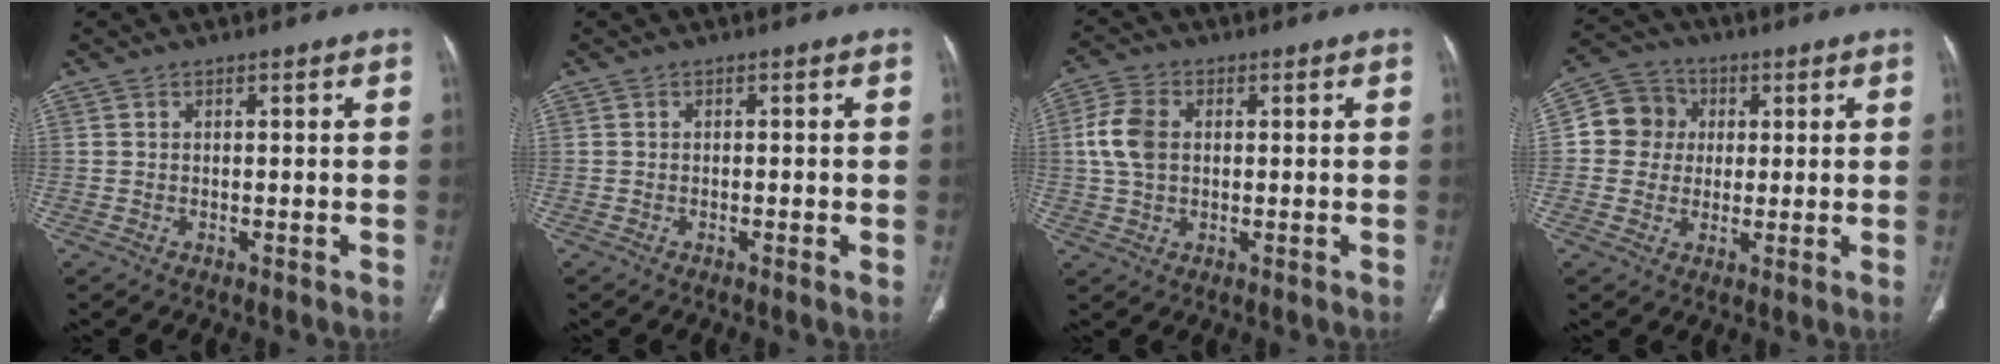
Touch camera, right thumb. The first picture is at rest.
{"total": 1.2, "force": [-0.3, 0.3, 1.1], "torque": [-0.017, -0.001, -0.004]}
{"total": 6.9, "force": [0.6, 4.8, 4.9], "torque": [-0.109, 0.012, 0.012]}
{"total": 8.4, "force": [1.0, 8.0, 2.3], "torque": [-0.012, 0.013, 0.008]}